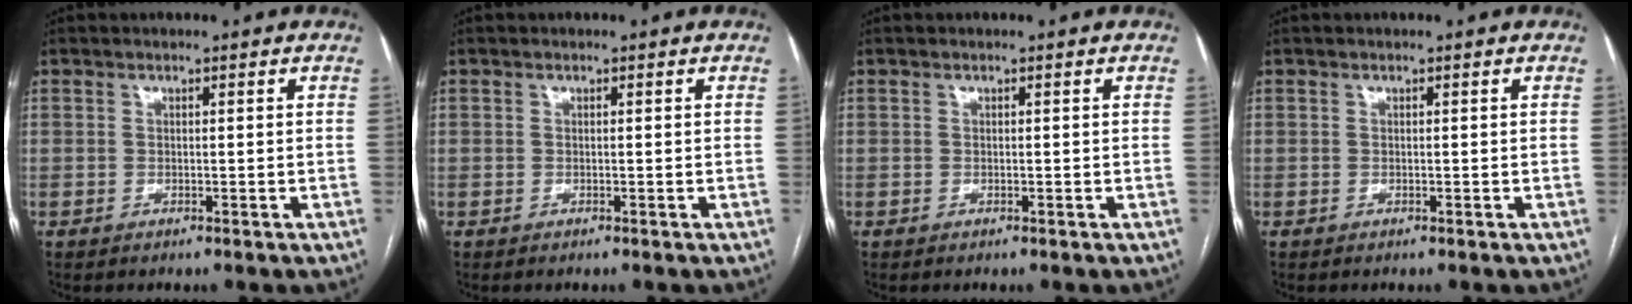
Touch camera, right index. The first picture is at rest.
{"total": 0.0}
{"total": 0.0}
{"total": 0.0}